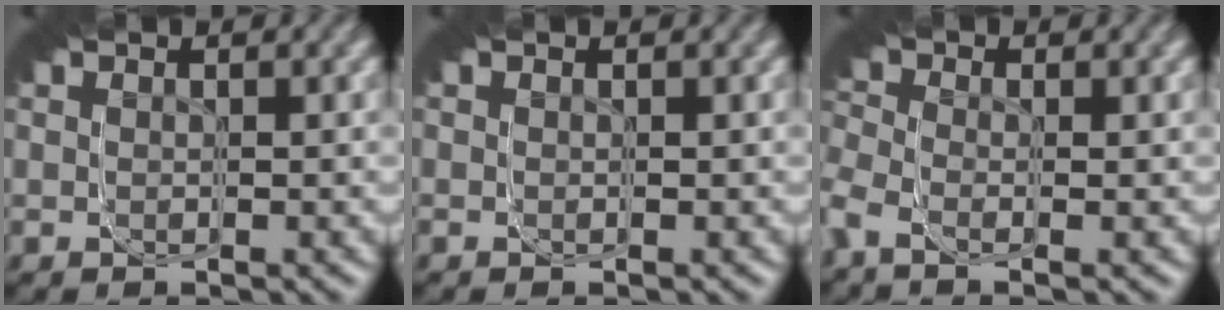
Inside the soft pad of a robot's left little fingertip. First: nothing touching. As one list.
[{"total": 0.0}, {"total": 3.2, "force": [-0.6, 2.3, 2.2], "torque": [-0.013, 0.004, -0.016]}]